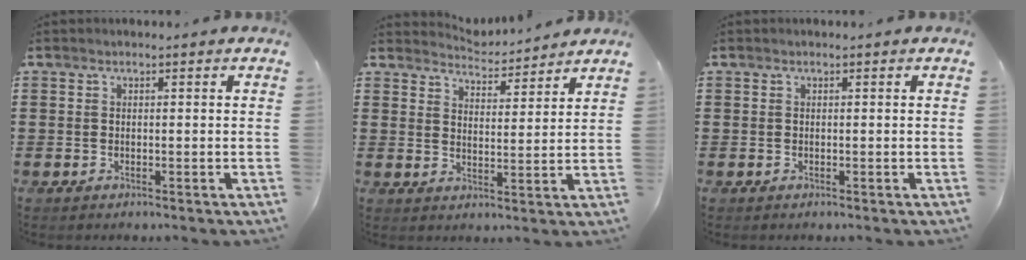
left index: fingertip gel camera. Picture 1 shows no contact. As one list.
[{"total": 4.1, "force": [4.1, 0.0, 0.1], "torque": [-0.019, -0.023, 0.071]}, {"total": 0.0}]